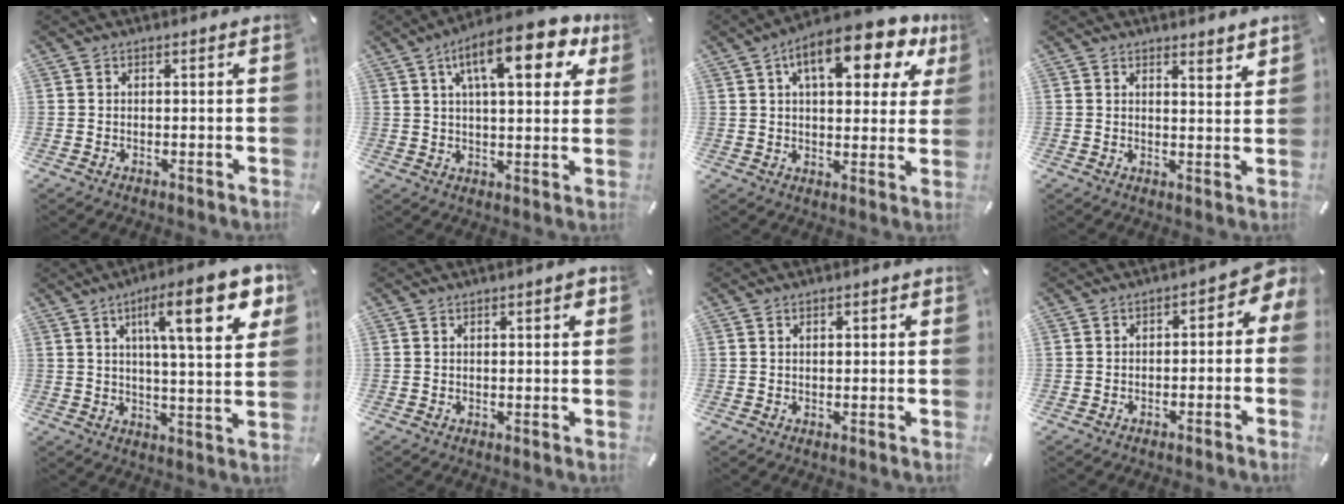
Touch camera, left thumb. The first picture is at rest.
{"total": 17.3, "force": [8.3, 6.2, 13.8], "torque": [-0.213, -0.019, 0.126]}
{"total": 16.0, "force": [8.0, 6.8, 12.0], "torque": [-0.167, -0.032, 0.124]}
{"total": 3.1, "force": [3.0, 0.6, 0.3], "torque": [0.002, -0.028, 0.053]}
{"total": 18.2, "force": [7.8, 4.4, 15.8], "torque": [-0.233, -0.024, 0.109]}
{"total": 1.7, "force": [0.7, 0.5, 1.4], "torque": [-0.028, 0.002, 0.012]}
{"total": 1.3, "force": [0.4, 0.7, 1.0], "torque": [-0.020, 0.006, 0.005]}
{"total": 4.0, "force": [-1.2, 2.6, 2.8], "torque": [-0.039, 0.002, -0.031]}